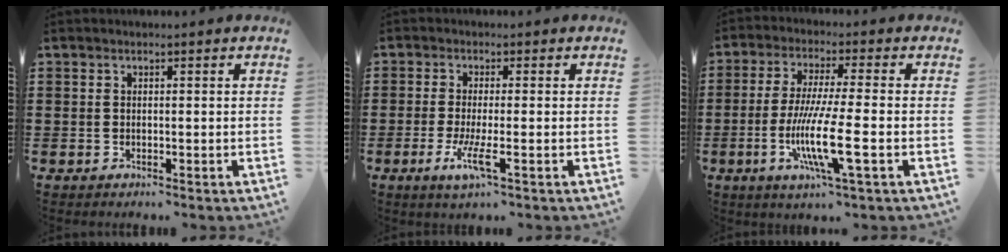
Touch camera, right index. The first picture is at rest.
{"total": 4.7, "force": [-1.8, 0.4, 4.4], "torque": [-0.093, -0.017, -0.036]}
{"total": 10.9, "force": [-3.1, 0.9, 10.4], "torque": [-0.216, -0.019, -0.064]}